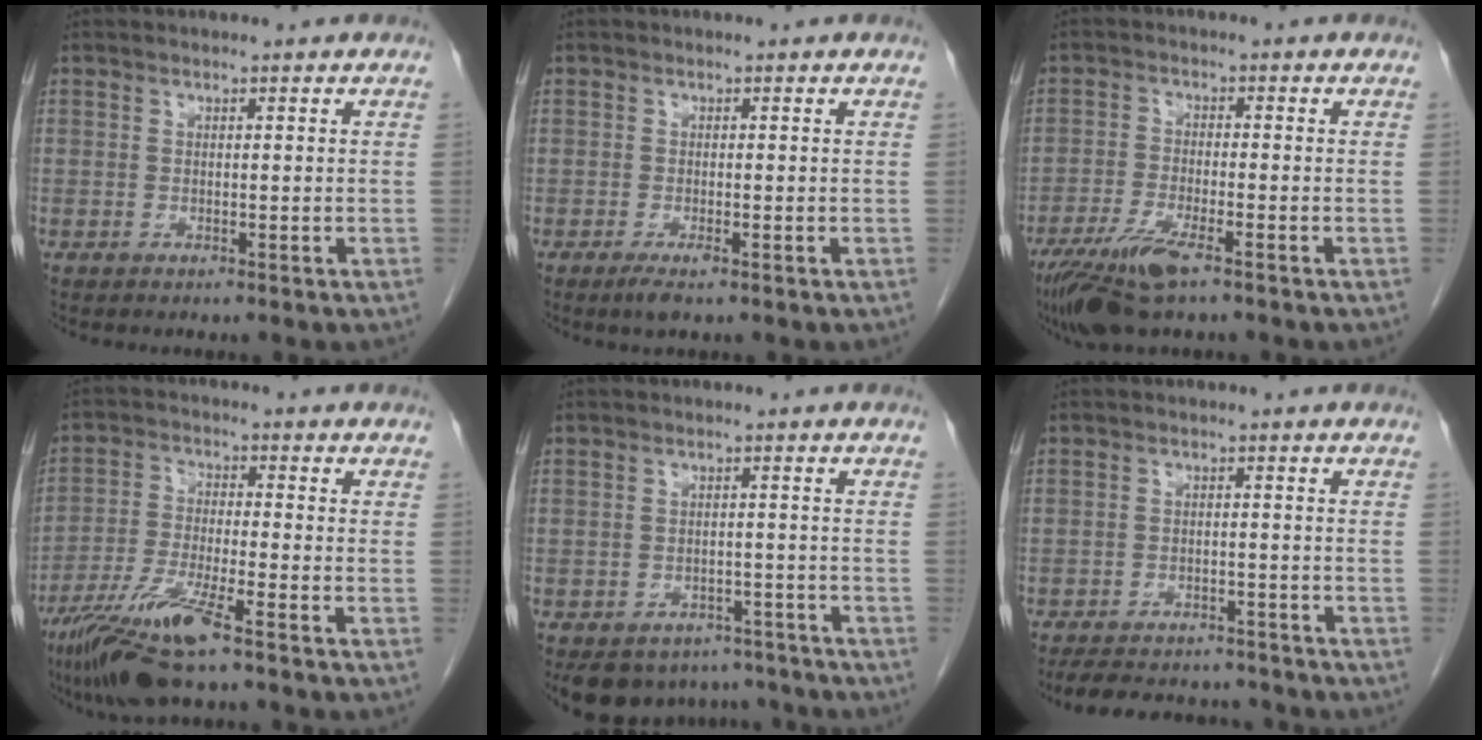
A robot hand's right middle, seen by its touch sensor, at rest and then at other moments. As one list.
[{"total": 2.0, "force": [-1.2, 0.4, 1.6], "torque": [-0.030, -0.004, -0.021]}, {"total": 8.3, "force": [-5.5, 1.5, 6.1], "torque": [-0.120, -0.019, -0.097]}, {"total": 10.5, "force": [-6.8, 0.7, 8.0], "torque": [-0.164, -0.026, -0.127]}, {"total": 9.5, "force": [-7.9, 5.2, 1.3], "torque": [-0.011, 0.010, -0.095]}, {"total": 11.8, "force": [-10.7, 3.6, 3.3], "torque": [-0.062, 0.007, -0.139]}]